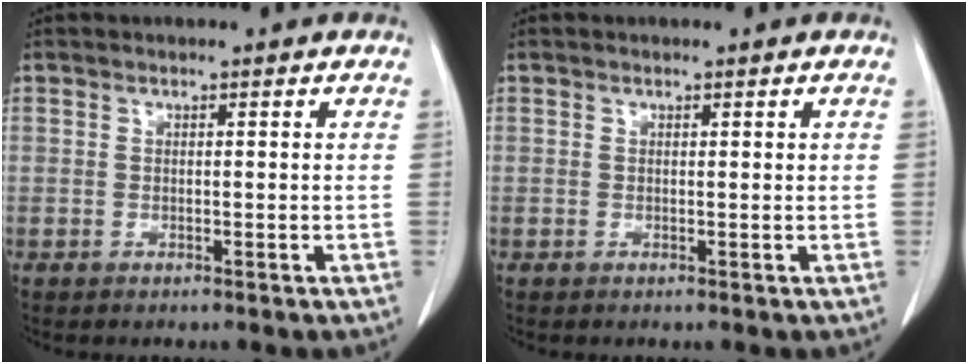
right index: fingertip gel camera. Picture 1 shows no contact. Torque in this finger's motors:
{"motor_torque": [-0.11, -0.02, -0.01, -0.01]}